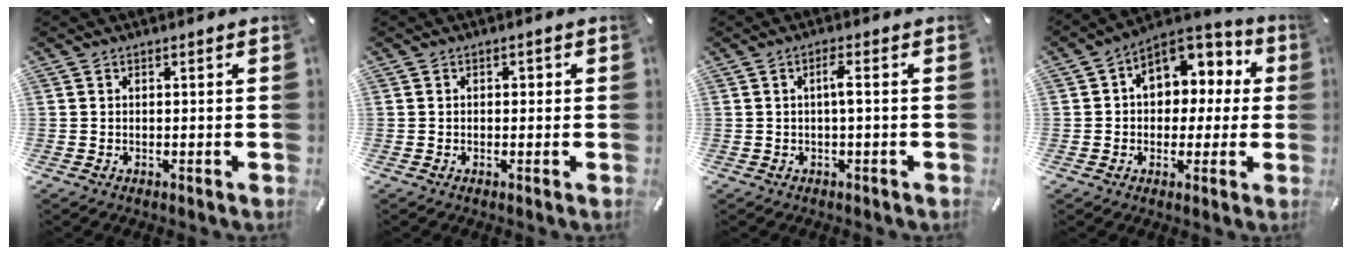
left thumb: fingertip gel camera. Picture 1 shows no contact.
{"total": 1.0, "force": [-0.2, 0.9, 0.5], "torque": [-0.011, 0.005, -0.006]}
{"total": 3.1, "force": [0.1, 0.3, 3.1], "torque": [-0.061, 0.004, -0.003]}
{"total": 9.6, "force": [1.6, 8.0, 5.0], "torque": [-0.068, -0.010, 0.030]}